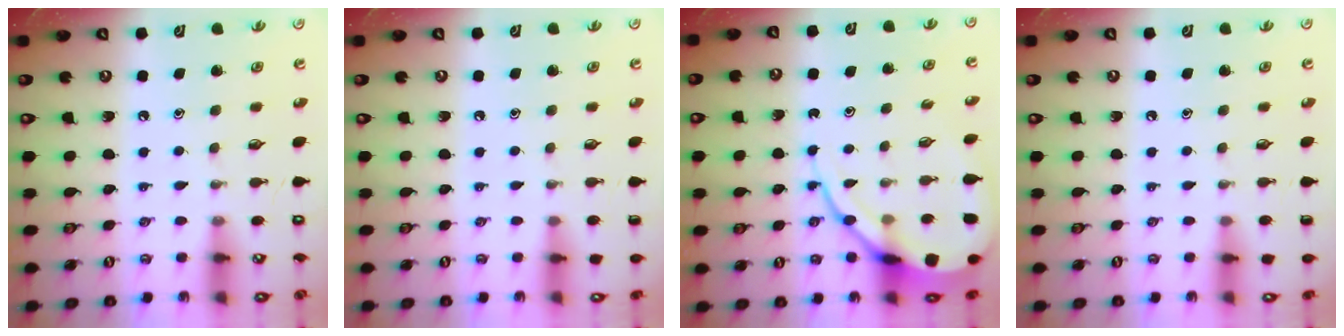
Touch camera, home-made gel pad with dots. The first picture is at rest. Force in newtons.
{"total": 0.0}
{"total": 12.6, "press": 12.5, "slide": 1.1}
{"total": 0.0}